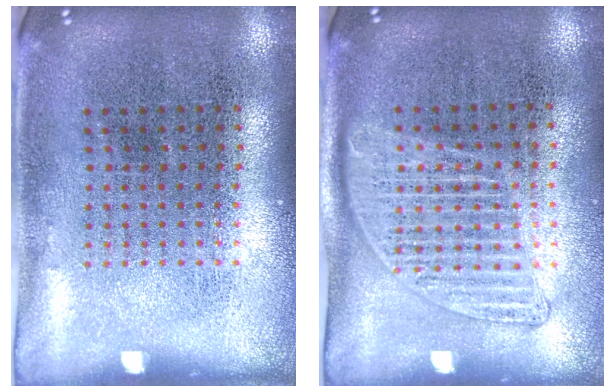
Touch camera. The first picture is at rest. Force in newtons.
{"total": 1.4, "press": 1.3, "slide": 0.6}